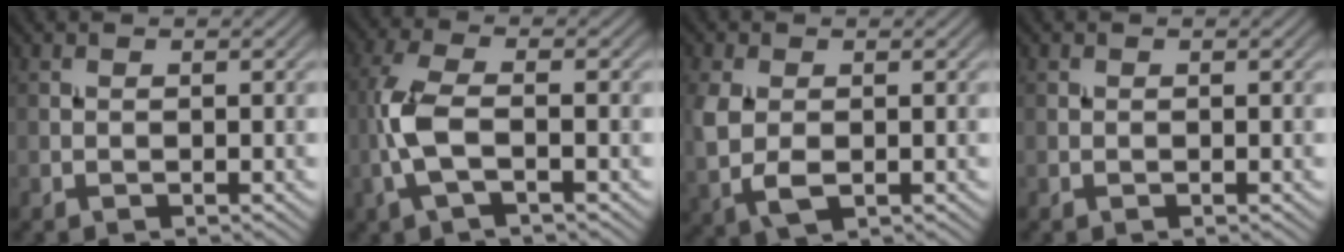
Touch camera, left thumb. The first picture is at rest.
{"total": 6.1, "force": [-1.5, 2.2, 5.4], "torque": [-0.139, 0.004, -0.040]}
{"total": 5.0, "force": [-0.3, 3.1, 3.8], "torque": [-0.112, -0.009, -0.005]}
{"total": 0.0}